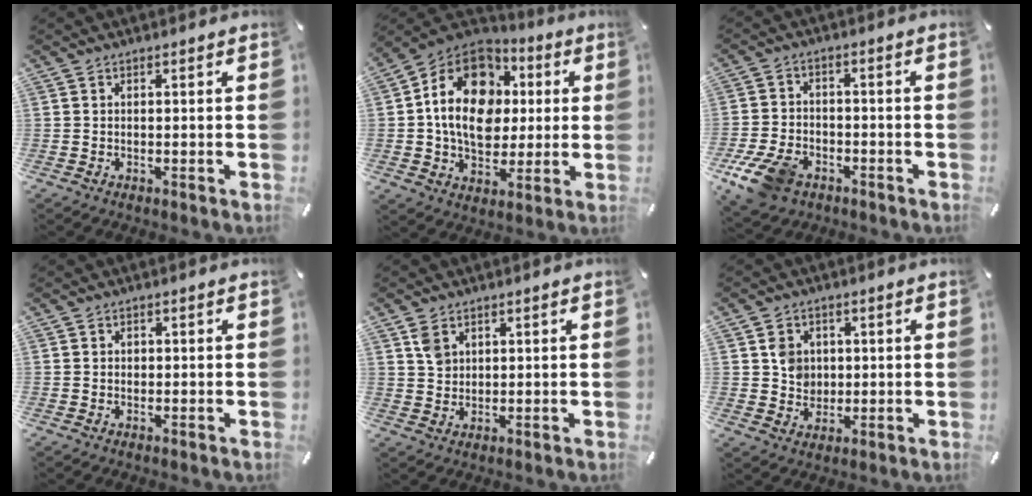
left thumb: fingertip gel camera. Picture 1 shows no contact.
{"total": 17.7, "force": [1.3, 13.9, 10.9], "torque": [-0.203, 0.004, 0.022]}
{"total": 10.0, "force": [-5.7, 6.4, 5.2], "torque": [-0.114, 0.026, -0.104]}
{"total": 0.8, "force": [0.0, 0.8, 0.2], "torque": [-0.006, 0.004, -0.002]}
{"total": 4.0, "force": [1.9, 3.2, 1.4], "torque": [-0.019, -0.003, 0.034]}
{"total": 5.7, "force": [1.0, 5.4, 1.5], "torque": [-0.018, 0.003, 0.018]}